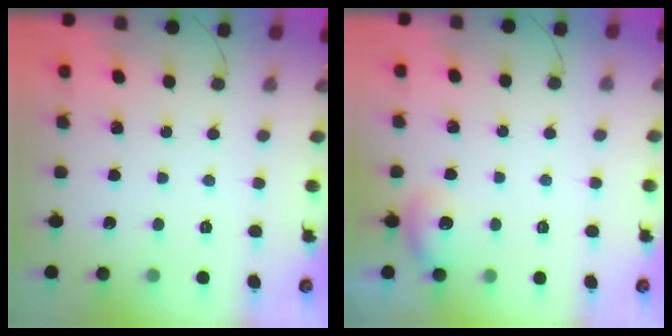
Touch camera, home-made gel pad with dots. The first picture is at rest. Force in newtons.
{"total": 6.9, "press": 6.7, "slide": 1.5}